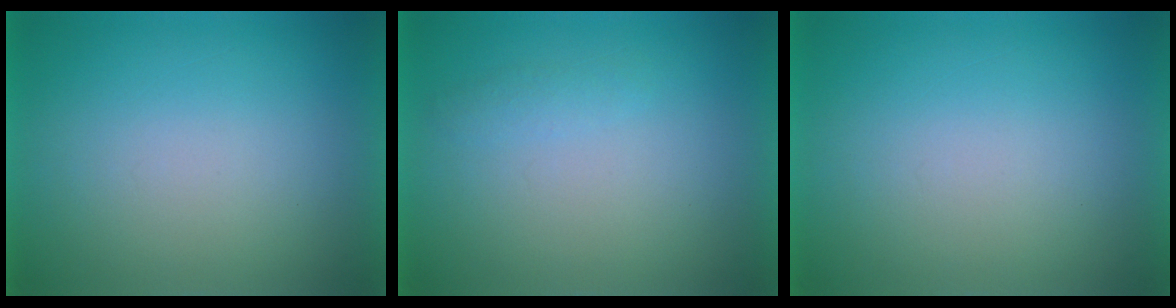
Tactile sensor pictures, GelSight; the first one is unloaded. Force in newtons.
{"total": 1.3}
{"total": 0.0}